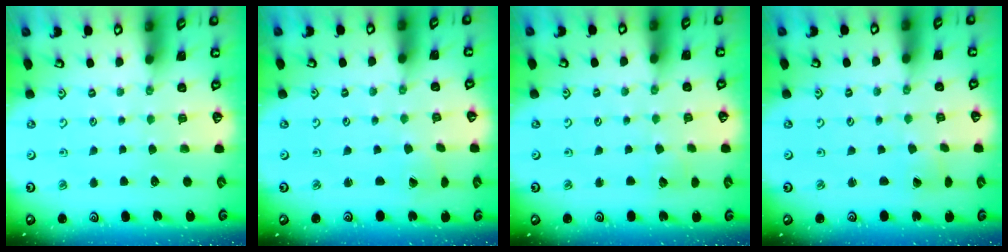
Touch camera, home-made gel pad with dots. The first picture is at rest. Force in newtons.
{"total": 0.6, "press": 0.3, "slide": 0.5}
{"total": 3.8, "press": 3.7, "slide": 0.4}
{"total": 0.7, "press": 0.7, "slide": 0.1}